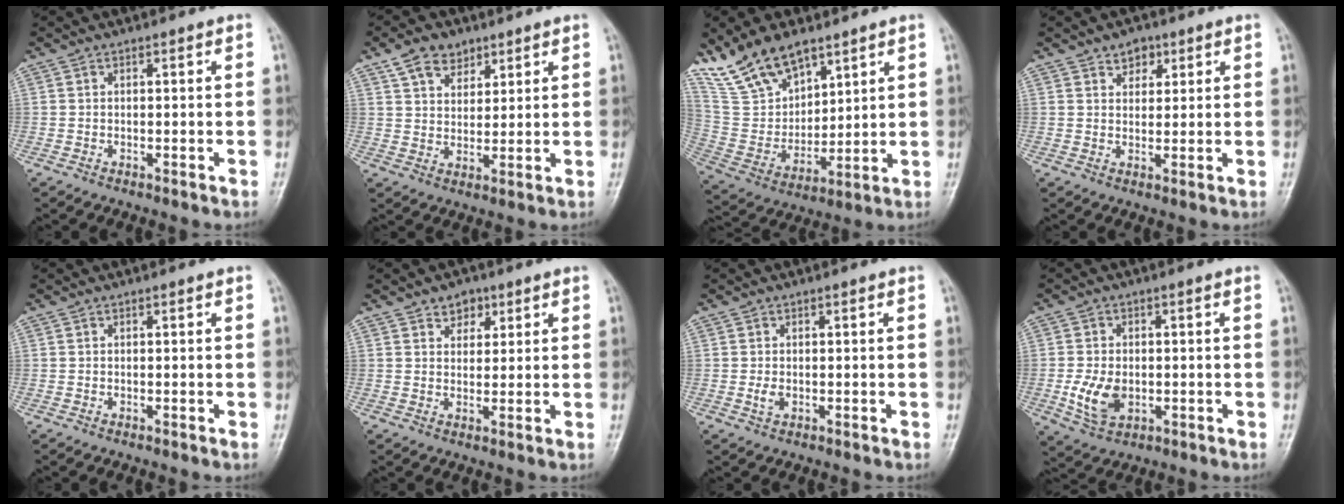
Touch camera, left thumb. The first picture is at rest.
{"total": 7.0, "force": [4.3, 4.5, 3.1], "torque": [-0.027, -0.022, 0.076]}
{"total": 14.5, "force": [10.5, 7.0, 7.0], "torque": [-0.106, -0.050, 0.218]}
{"total": 3.6, "force": [2.1, 2.5, 1.5], "torque": [0.000, -0.011, 0.032]}
{"total": 0.0}
{"total": 3.8, "force": [2.2, 2.7, 1.5], "torque": [0.003, -0.011, 0.033]}
{"total": 1.5, "force": [-0.2, 1.0, 1.0], "torque": [-0.021, -0.002, -0.003]}
{"total": 7.1, "force": [-1.2, 4.8, 5.1], "torque": [-0.091, -0.002, -0.014]}